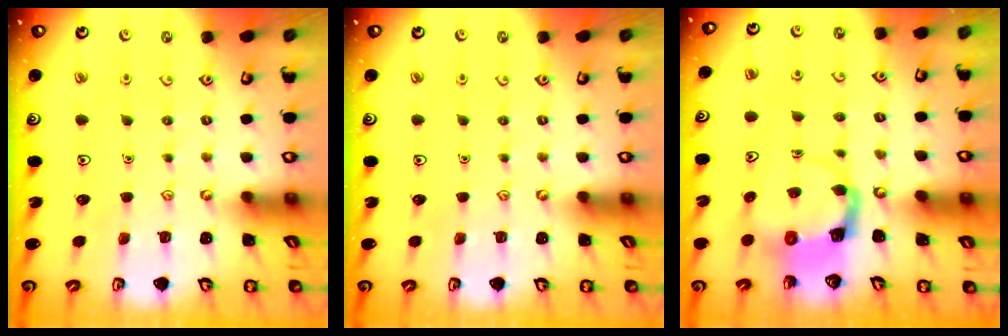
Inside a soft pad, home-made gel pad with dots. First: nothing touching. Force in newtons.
{"total": 0.0}
{"total": 4.0, "press": 3.9, "slide": 0.6}